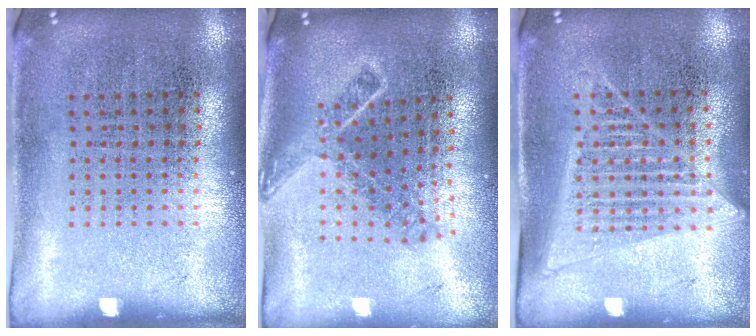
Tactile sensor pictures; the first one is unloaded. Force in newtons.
{"total": 1.8, "press": 1.3, "slide": 1.3}
{"total": 1.3, "press": 1.2, "slide": 0.5}